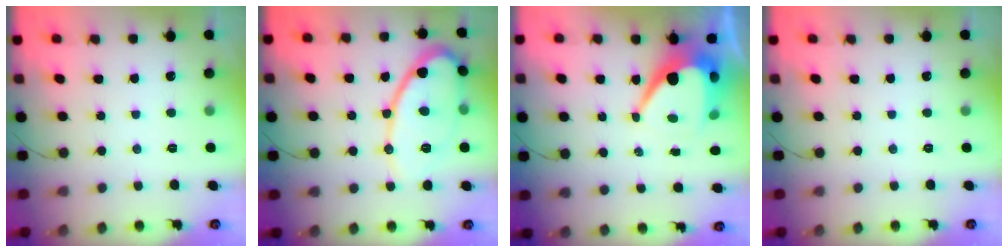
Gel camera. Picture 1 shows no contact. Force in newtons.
{"total": 14.8, "press": 14.8, "slide": 1.2}
{"total": 11.7, "press": 11.6, "slide": 0.7}
{"total": 0.0}